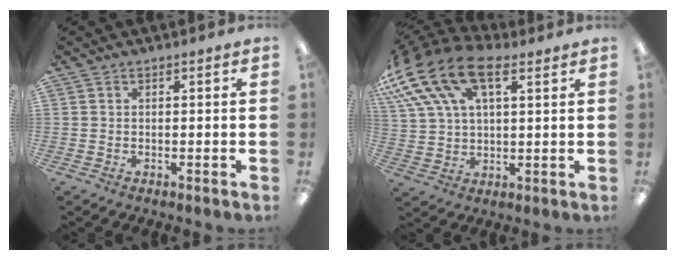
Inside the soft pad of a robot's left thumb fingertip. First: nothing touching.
{"total": 18.9, "force": [10.0, 9.4, 13.0], "torque": [-0.279, -0.038, 0.180]}